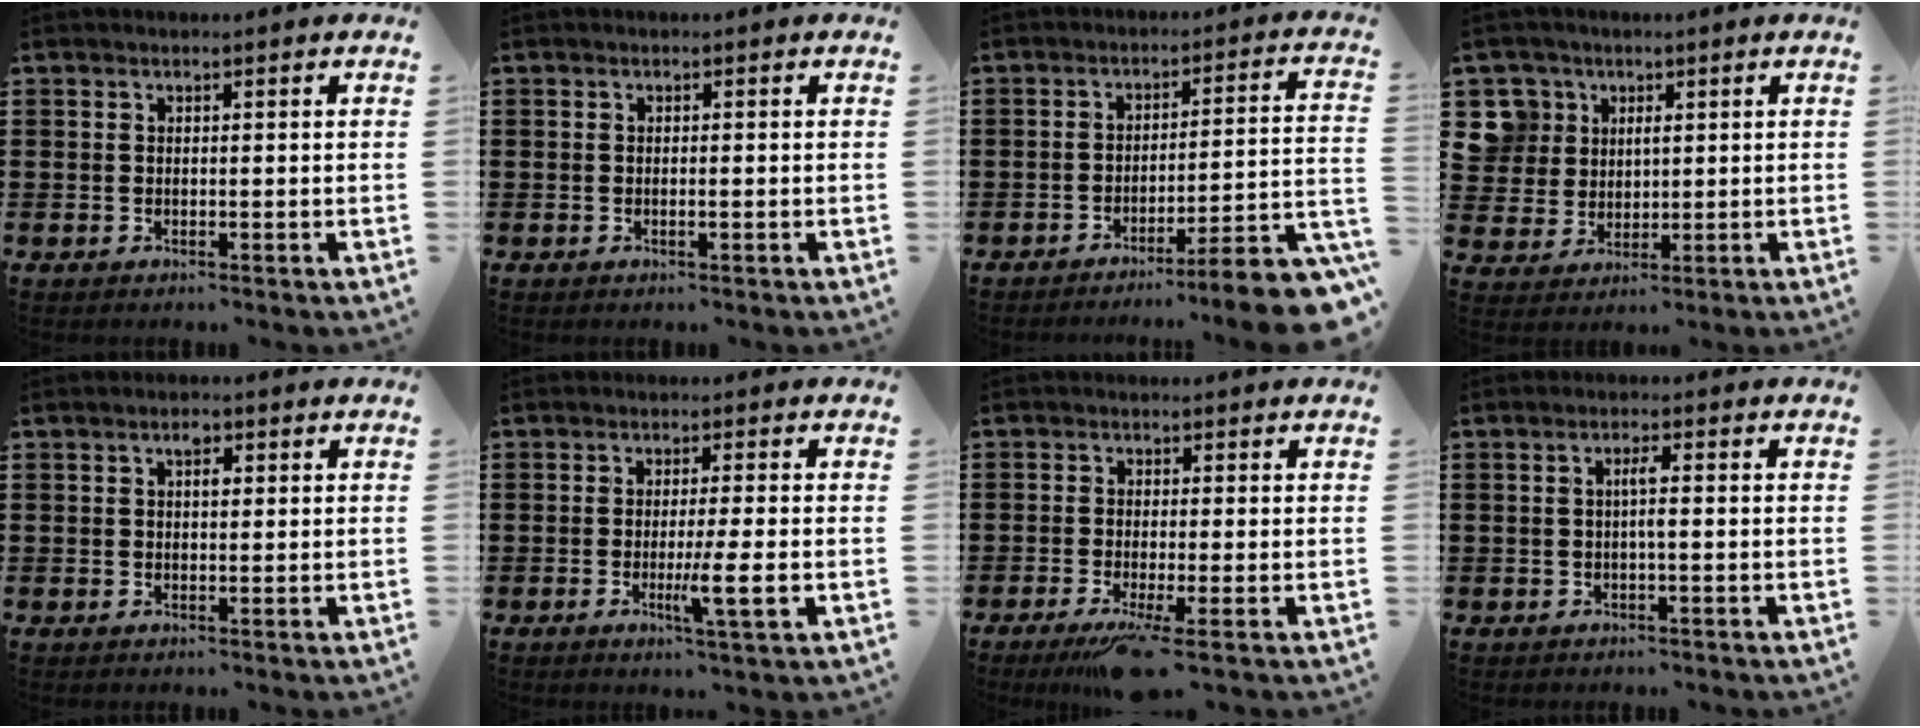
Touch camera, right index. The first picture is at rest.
{"total": 0.6, "force": [-0.2, 0.1, 0.5], "torque": [-0.009, -0.003, -0.003]}
{"total": 6.3, "force": [-5.2, -0.3, 3.7], "torque": [-0.057, -0.015, -0.100]}
{"total": 6.5, "force": [2.4, 5.9, 0.8], "torque": [-0.059, 0.013, 0.047]}
{"total": 2.1, "force": [0.8, 1.1, 1.6], "torque": [-0.028, 0.004, 0.011]}
{"total": 5.9, "force": [-1.5, 0.0, 5.7], "torque": [-0.093, -0.016, -0.025]}
{"total": 4.2, "force": [-2.0, 0.1, 3.7], "torque": [-0.074, -0.019, -0.034]}
{"total": 2.1, "force": [-0.2, 0.2, 2.1], "torque": [-0.039, 0.000, -0.005]}